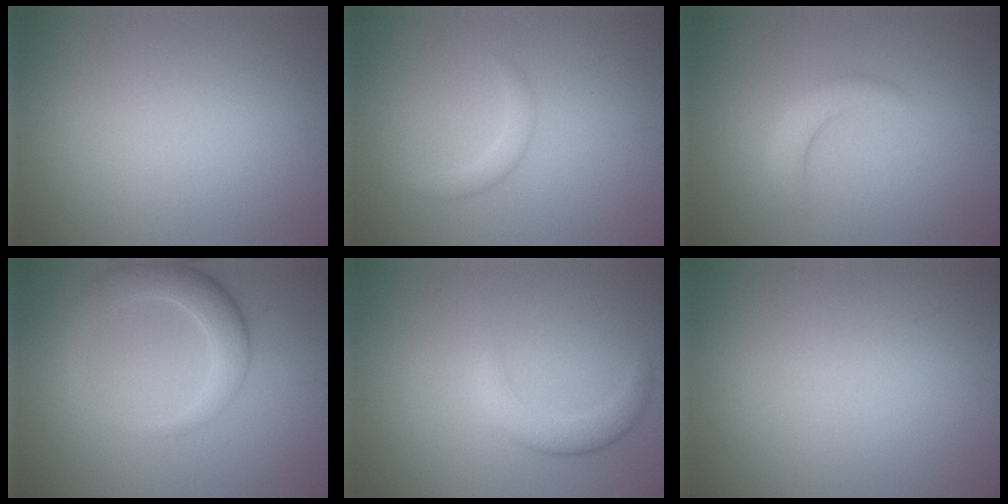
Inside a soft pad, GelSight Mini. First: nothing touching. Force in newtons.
{"total": 1.4, "press": 1.4, "slide": 0.0}
{"total": 2.1, "press": 2.1, "slide": 0.3}
{"total": 3.8, "press": 3.8, "slide": 0.1}
{"total": 2.5, "press": 2.5, "slide": 0.2}
{"total": 0.0}